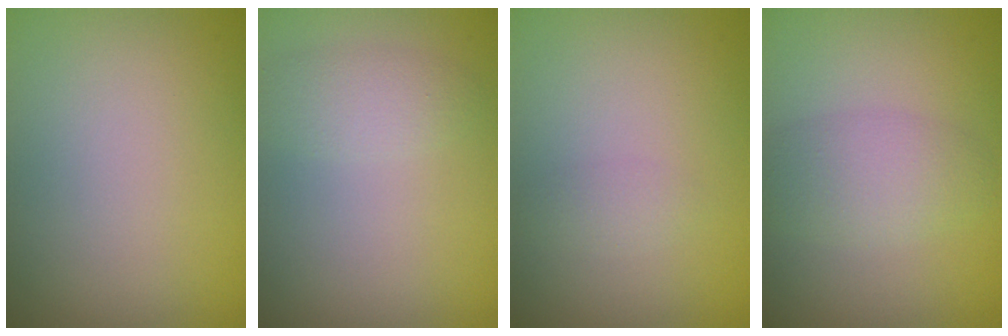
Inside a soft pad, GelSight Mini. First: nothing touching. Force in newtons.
{"total": 2.0, "press": 2.0, "slide": 0.1}
{"total": 0.9, "press": 0.9, "slide": 0.0}
{"total": 3.1, "press": 3.1, "slide": 0.1}